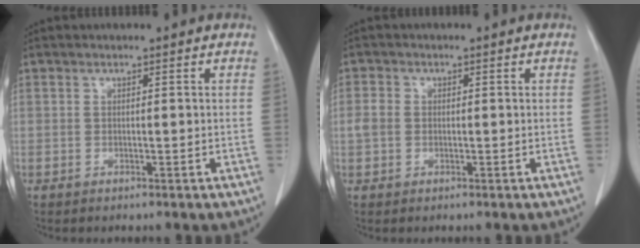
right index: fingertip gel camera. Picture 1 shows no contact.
{"total": 2.3, "force": [0.0, 1.9, 1.2], "torque": [-0.034, 0.011, -0.001]}